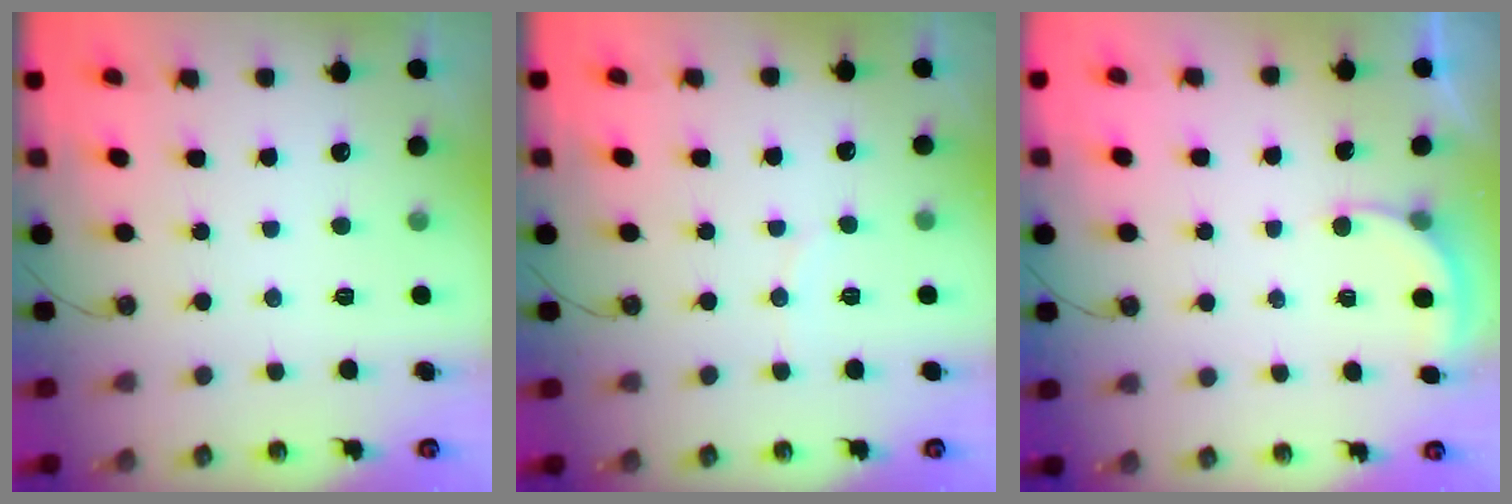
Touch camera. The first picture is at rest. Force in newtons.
{"total": 1.8, "press": 1.8, "slide": 0.2}
{"total": 2.9, "press": 2.9, "slide": 0.3}